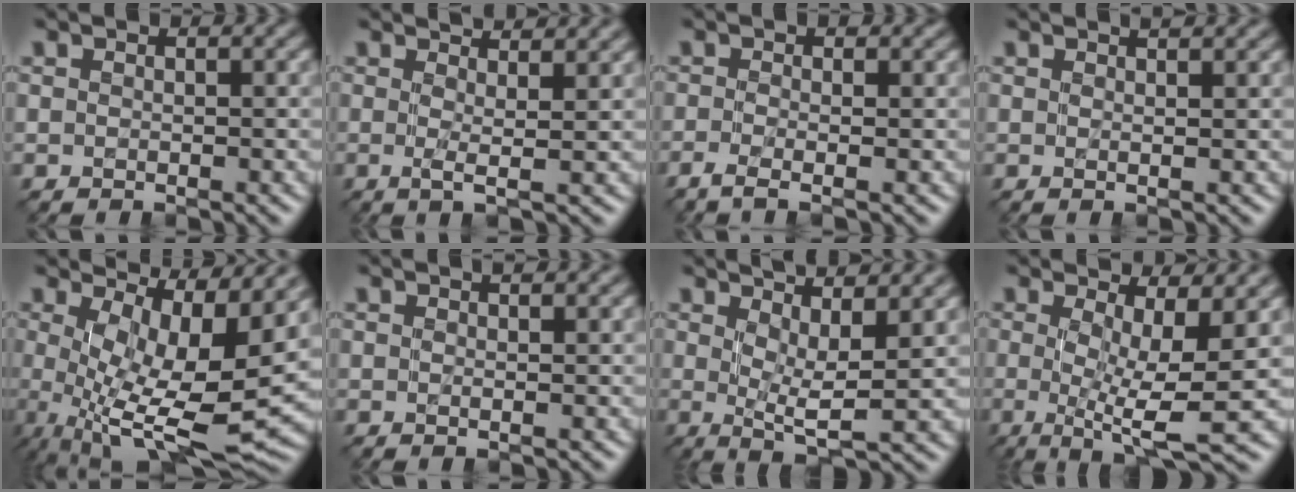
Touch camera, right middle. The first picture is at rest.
{"total": 3.9, "force": [1.9, 0.9, 3.3], "torque": [-0.047, 0.005, 0.010]}
{"total": 2.9, "force": [-1.0, 1.0, 2.5], "torque": [-0.045, -0.011, -0.028]}
{"total": 3.0, "force": [1.8, 1.2, 2.1], "torque": [-0.011, 0.012, -0.007]}
{"total": 12.6, "force": [2.1, 4.5, 11.6], "torque": [-0.169, -0.015, 0.053]}
{"total": 2.3, "force": [1.2, 0.8, 1.8], "torque": [-0.012, 0.001, -0.005]}
{"total": 6.6, "force": [2.6, 1.6, 5.9], "torque": [-0.088, 0.003, 0.044]}
{"total": 8.7, "force": [0.0, 2.3, 8.3], "torque": [-0.129, -0.008, -0.002]}